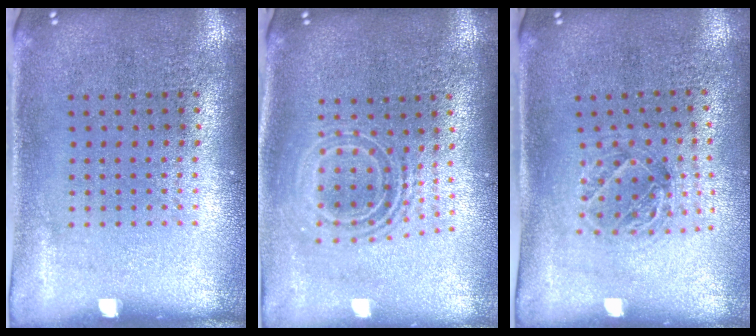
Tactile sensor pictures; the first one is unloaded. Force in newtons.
{"total": 1.8, "press": 1.4, "slide": 1.2}
{"total": 1.1, "press": 1.1, "slide": 0.2}